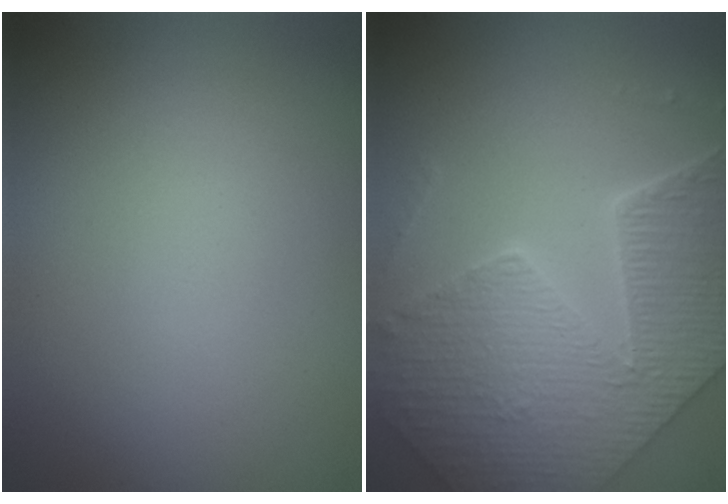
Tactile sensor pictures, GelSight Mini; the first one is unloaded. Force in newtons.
{"total": 9.1, "press": 6.5, "slide": 6.3}